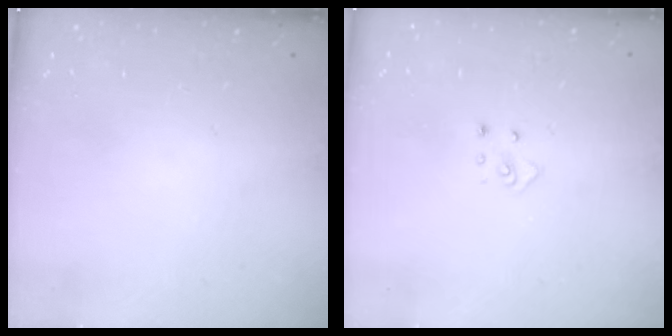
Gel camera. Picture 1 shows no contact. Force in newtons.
{"total": 4.1, "press": 4.1, "slide": 0.4}